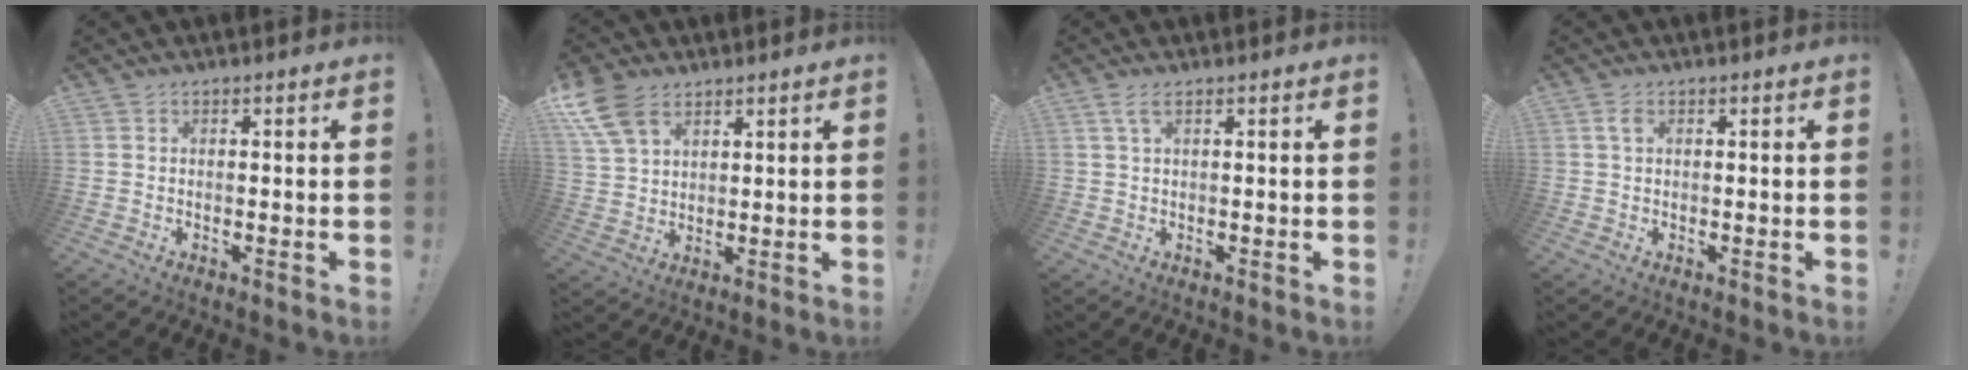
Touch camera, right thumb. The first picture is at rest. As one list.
[{"total": 10.7, "force": [6.3, 6.1, 6.1], "torque": [-0.127, -0.025, 0.124]}, {"total": 2.7, "force": [1.1, 0.5, 2.4], "torque": [-0.048, 0.001, 0.020]}, {"total": 2.2, "force": [0.7, 1.0, 1.8], "torque": [-0.029, 0.001, 0.012]}]